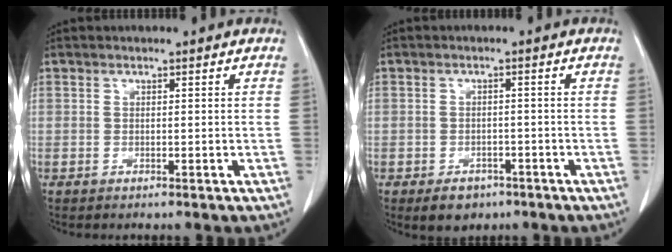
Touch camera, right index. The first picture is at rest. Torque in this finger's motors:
{"motor_torque": [-0.16, -0.09, -0.12, -0.04]}